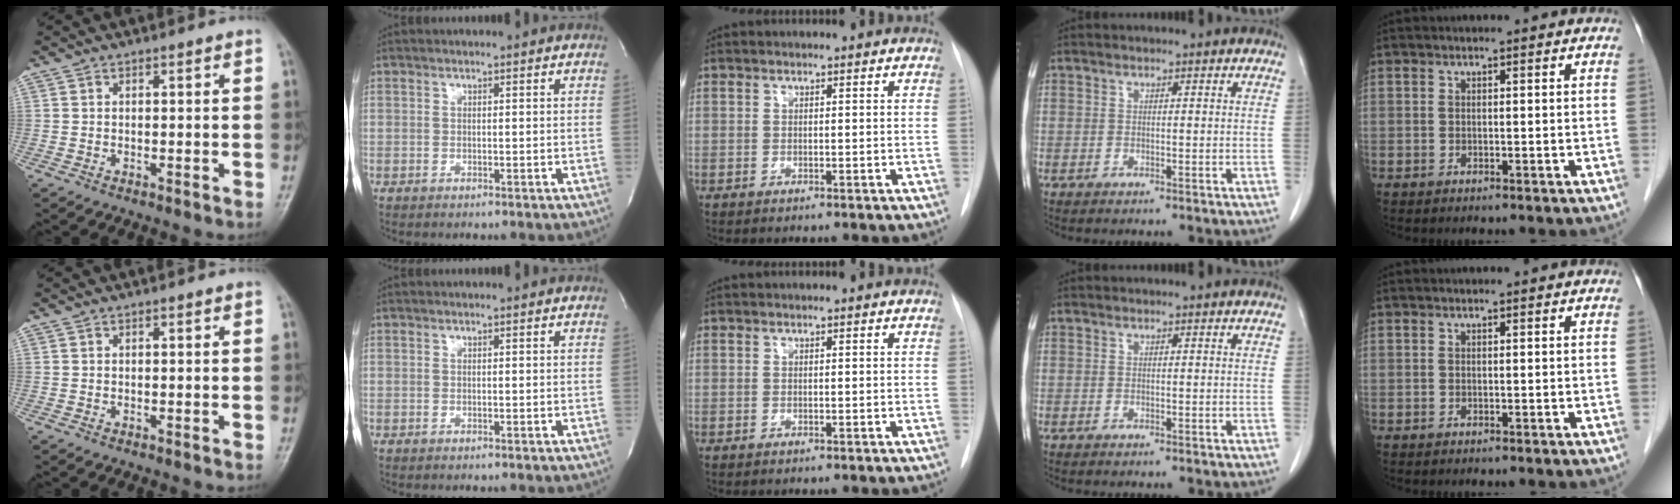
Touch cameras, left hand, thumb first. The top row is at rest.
{}